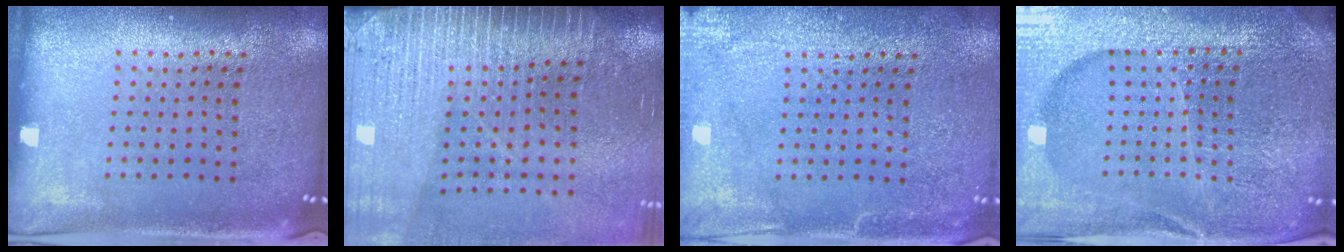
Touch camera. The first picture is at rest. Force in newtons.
{"total": 3.6, "press": 3.1, "slide": 1.8}
{"total": 3.5, "press": 3.5, "slide": 0.4}
{"total": 5.6, "press": 5.0, "slide": 2.5}